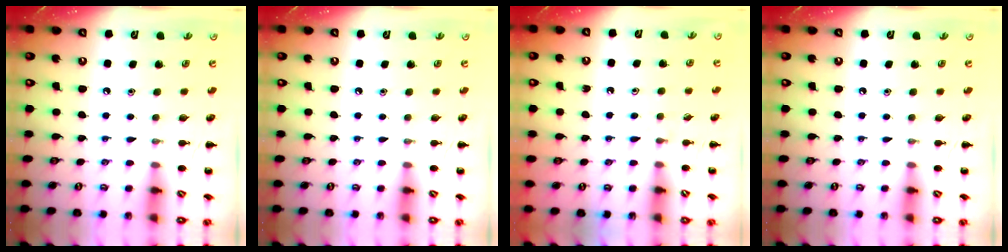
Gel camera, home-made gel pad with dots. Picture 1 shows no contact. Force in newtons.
{"total": 0.0}
{"total": 2.9, "press": 2.6, "slide": 1.3}
{"total": 0.0}